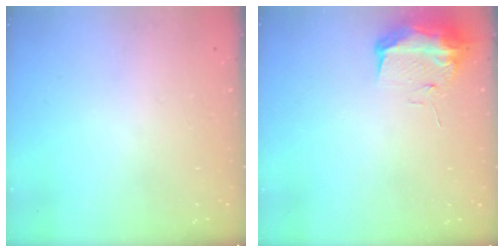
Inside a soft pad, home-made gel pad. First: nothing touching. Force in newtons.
{"total": 9.2, "press": 9.2, "slide": 1.1}